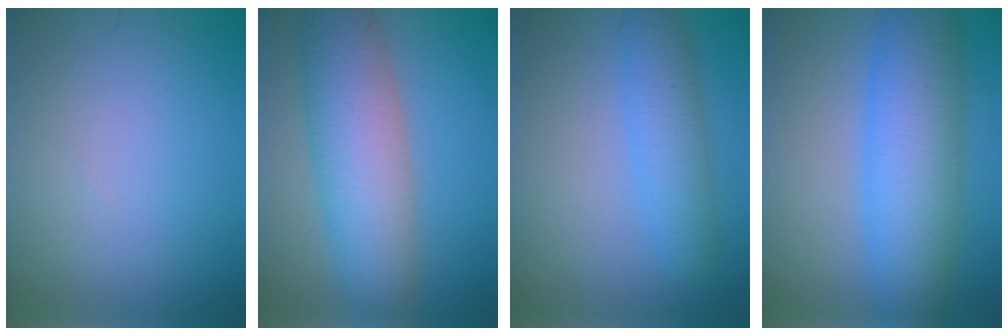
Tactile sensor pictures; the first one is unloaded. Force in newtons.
{"total": 8.8, "press": 8.8, "slide": 0.4}
{"total": 4.1, "press": 4.1, "slide": 0.2}
{"total": 9.7, "press": 9.7, "slide": 0.3}